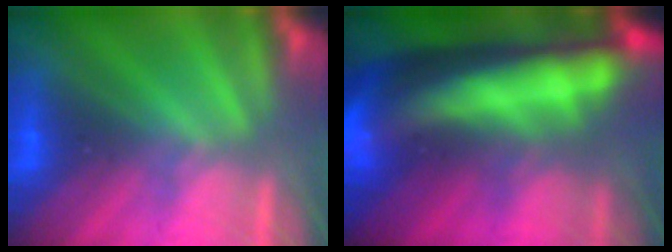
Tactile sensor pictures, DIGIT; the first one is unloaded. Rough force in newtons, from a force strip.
{"total": 9.2}